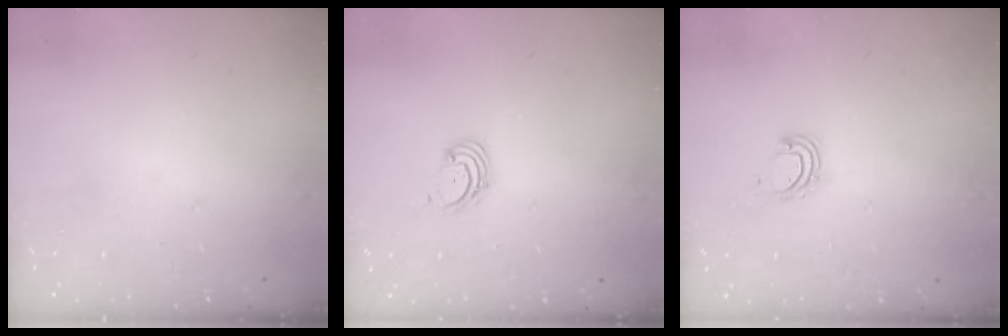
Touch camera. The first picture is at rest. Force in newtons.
{"total": 1.6, "press": 1.6, "slide": 0.2}
{"total": 4.9, "press": 4.9, "slide": 0.4}